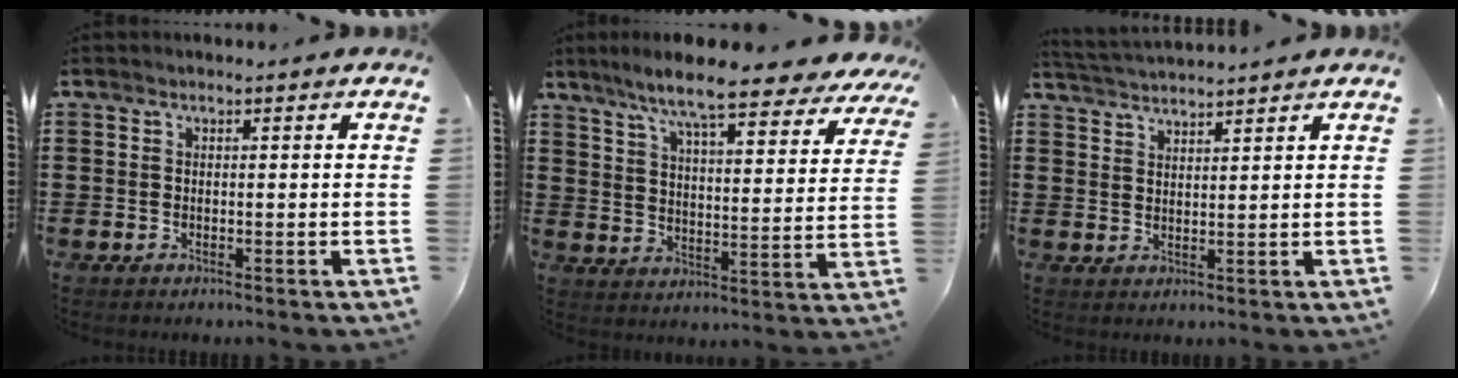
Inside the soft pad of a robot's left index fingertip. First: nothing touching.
{"total": 9.5, "force": [8.1, 0.1, 5.0], "torque": [-0.117, -0.047, 0.134]}
{"total": 2.3, "force": [2.3, -0.3, -0.1], "torque": [-0.007, -0.008, 0.042]}